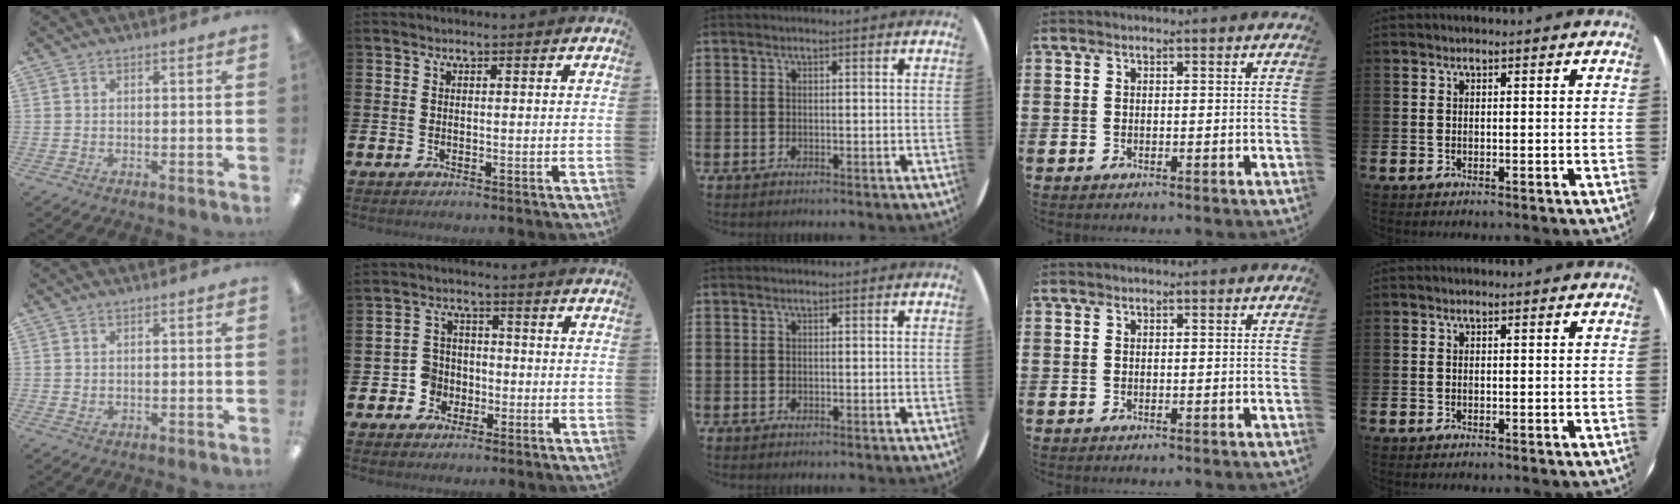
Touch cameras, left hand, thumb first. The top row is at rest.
{"thumb": {"total": 0.8, "force": [0.6, 0.4, 0.4], "torque": [-0.009, 0.001, 0.010]}, "index": {"total": 4.3, "force": [-1.6, 3.9, 0.7], "torque": [-0.022, 0.005, -0.034]}}